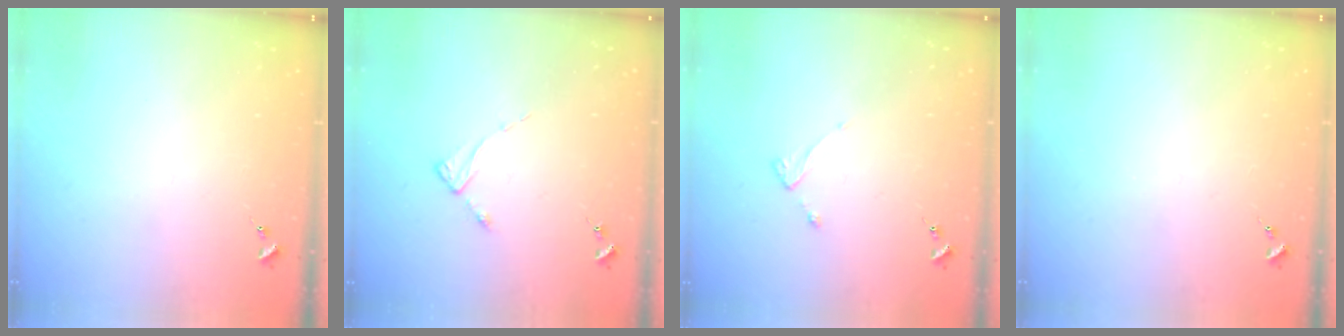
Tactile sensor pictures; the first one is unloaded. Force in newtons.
{"total": 2.2, "press": 2.2, "slide": 0.4}
{"total": 2.2, "press": 2.1, "slide": 0.4}
{"total": 0.0}